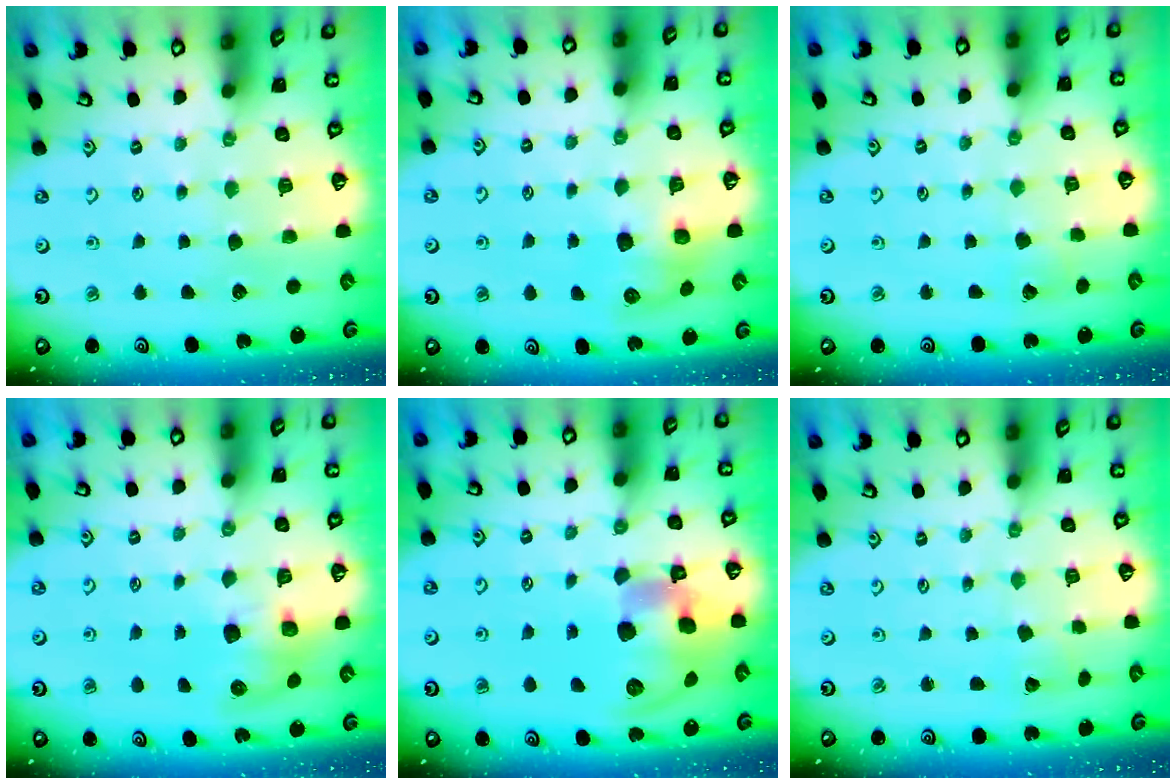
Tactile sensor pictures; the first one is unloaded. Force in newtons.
{"total": 7.3, "press": 7.3, "slide": 0.4}
{"total": 2.8, "press": 2.7, "slide": 0.3}
{"total": 7.7, "press": 7.7, "slide": 1.0}
{"total": 16.8, "press": 16.6, "slide": 2.8}
{"total": 2.9, "press": 2.9, "slide": 0.2}